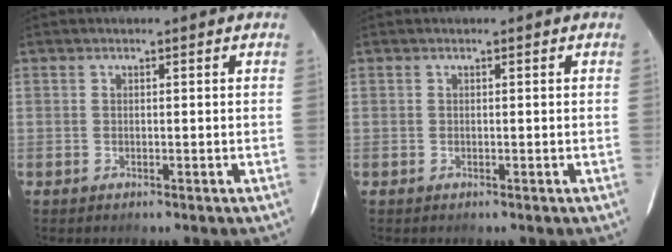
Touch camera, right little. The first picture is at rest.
{"total": 0.0}